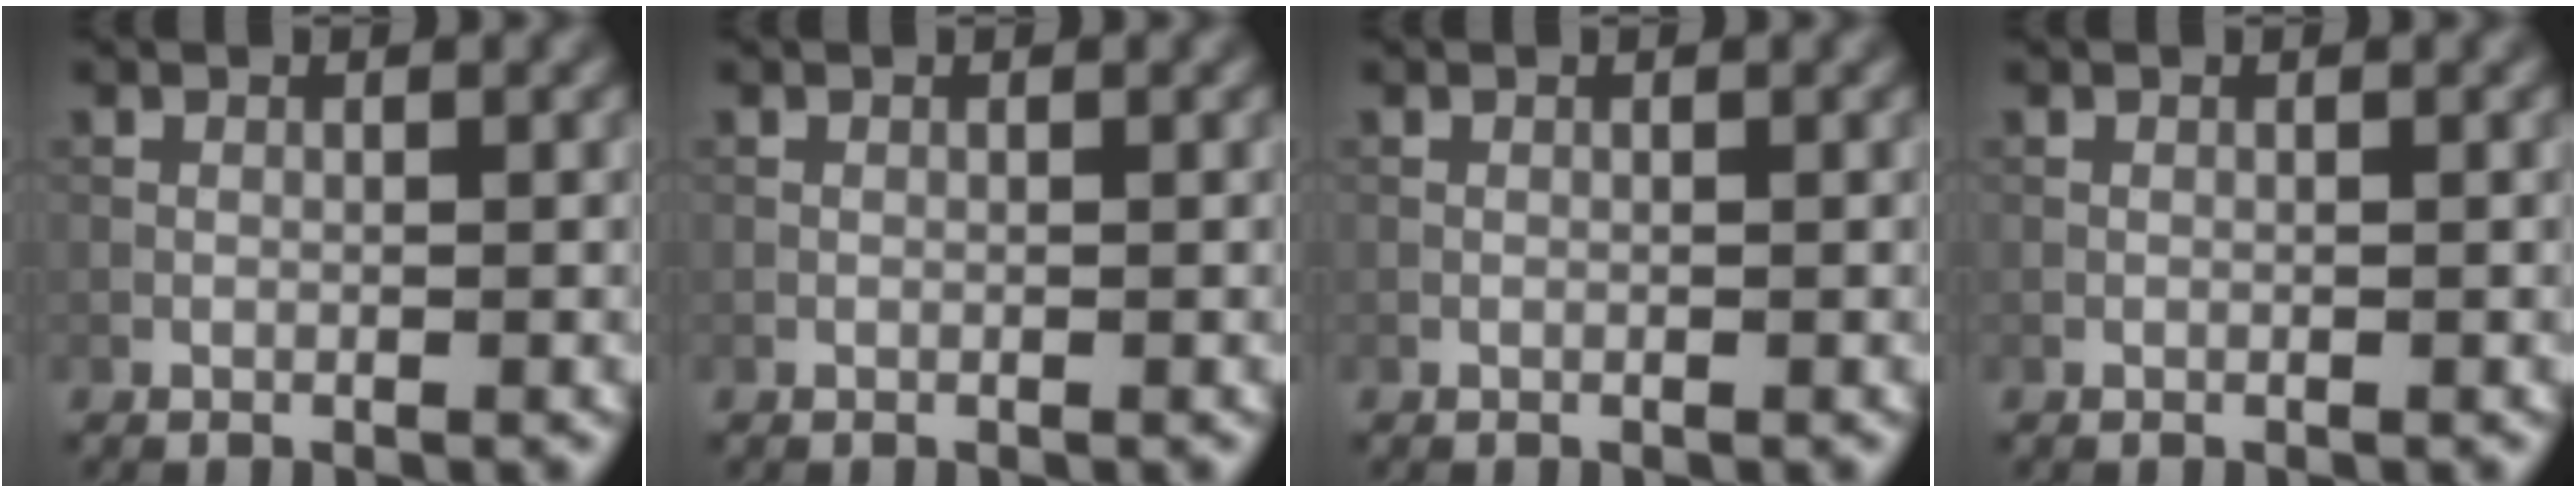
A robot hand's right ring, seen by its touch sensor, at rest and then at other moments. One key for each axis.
{"total": 0.0}
{"total": 0.0}
{"total": 0.0}